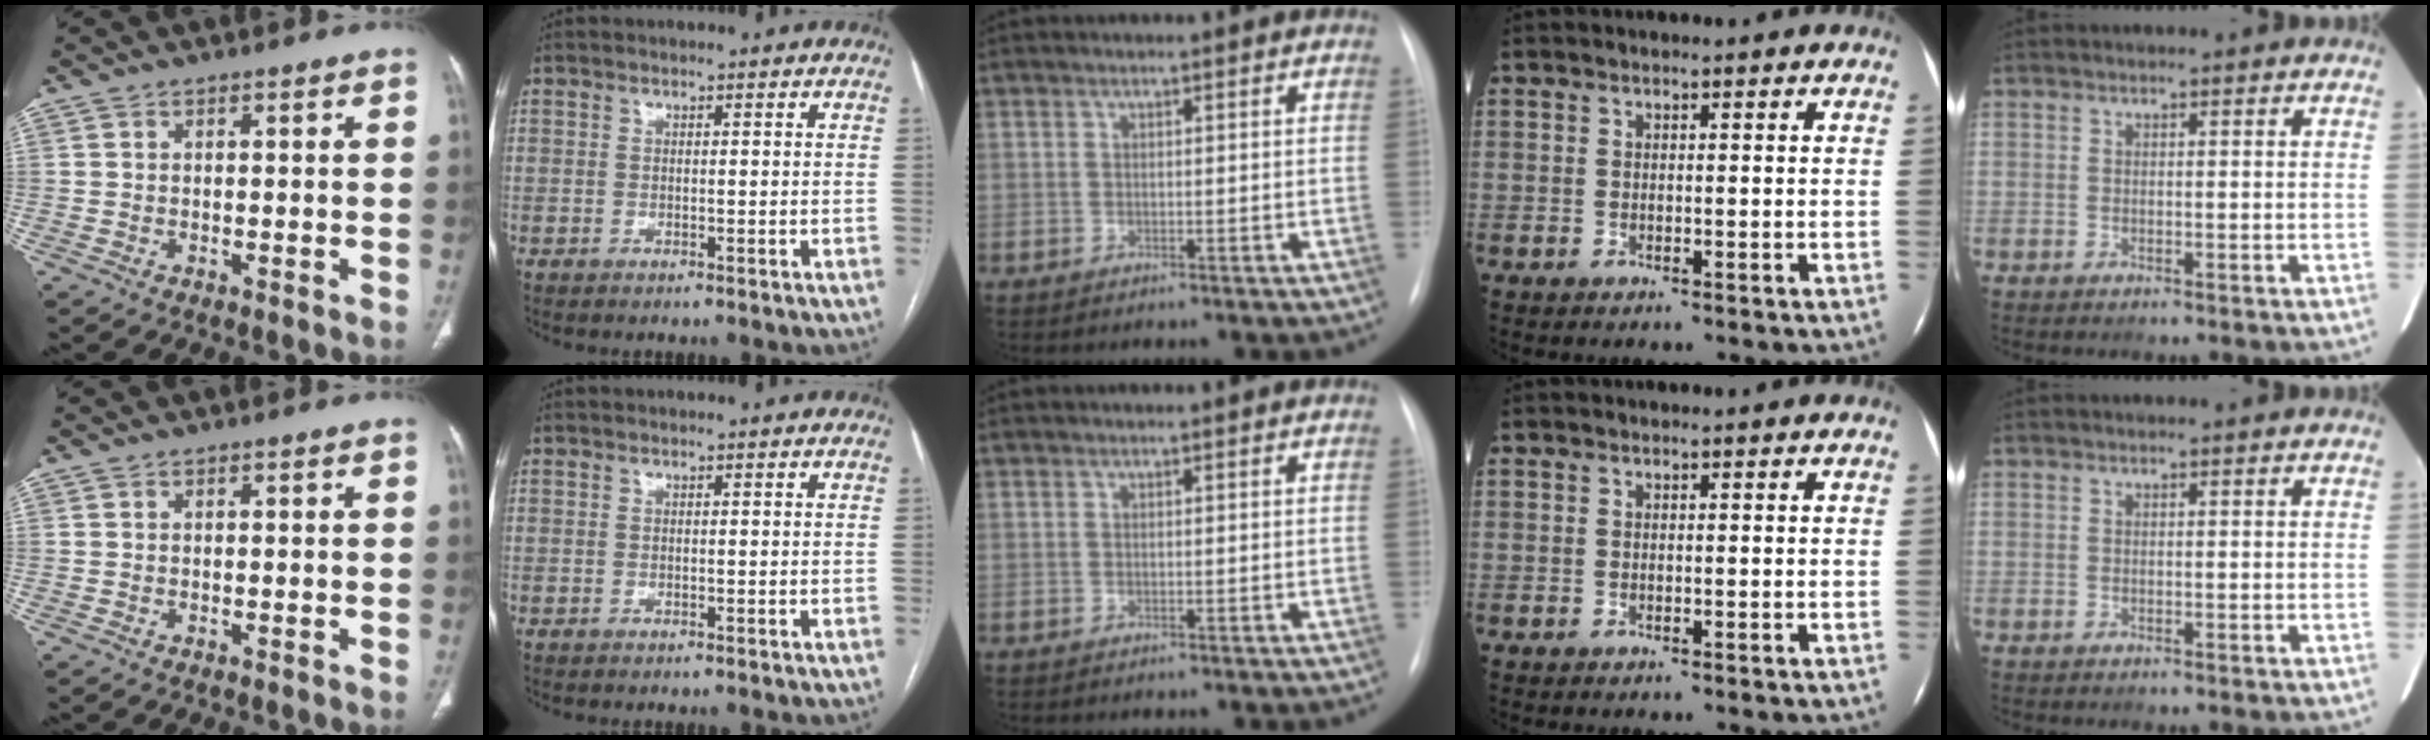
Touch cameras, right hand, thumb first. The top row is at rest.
{}